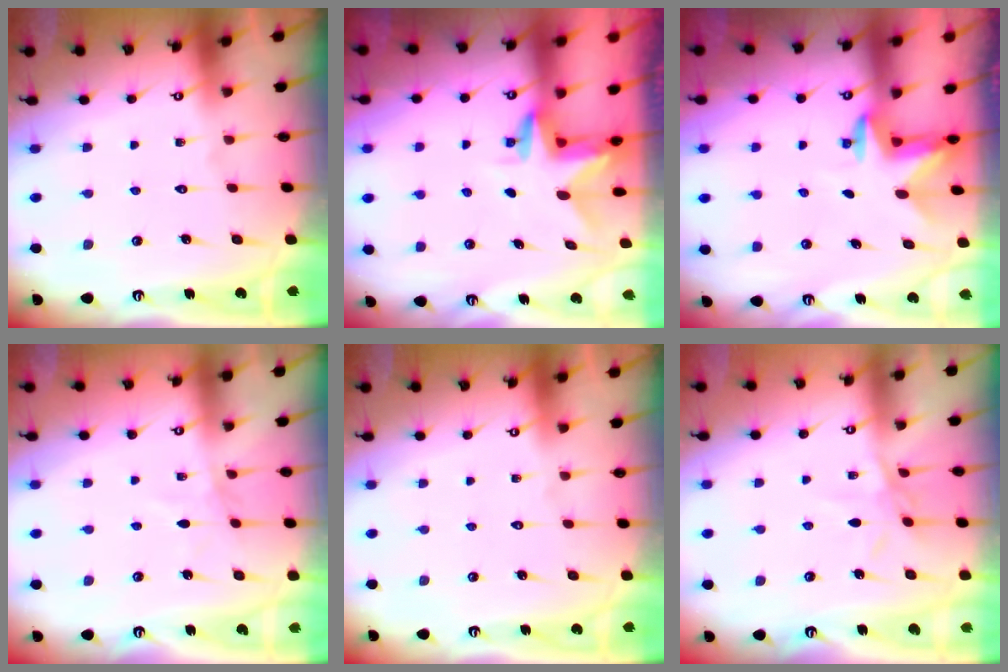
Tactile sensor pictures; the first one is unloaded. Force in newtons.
{"total": 2.9, "press": 2.9, "slide": 0.2}
{"total": 2.6, "press": 2.6, "slide": 0.4}
{"total": 2.6, "press": 2.6, "slide": 0.3}
{"total": 0.0}
{"total": 6.0, "press": 6.0, "slide": 0.5}